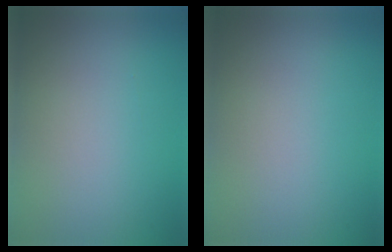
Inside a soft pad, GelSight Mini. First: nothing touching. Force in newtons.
{"total": 0.0}